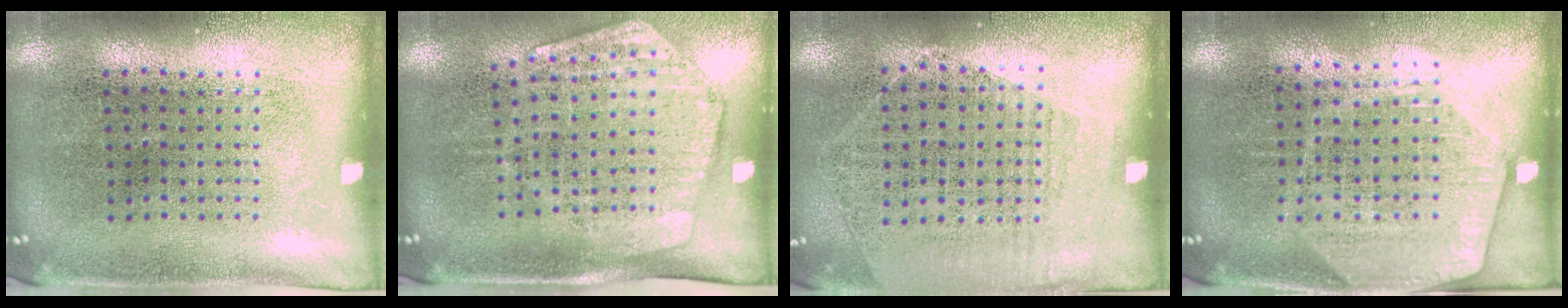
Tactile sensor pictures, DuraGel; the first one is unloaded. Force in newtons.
{"total": 1.9, "press": 1.6, "slide": 1.0}
{"total": 1.3, "press": 1.0, "slide": 0.8}
{"total": 2.0, "press": 1.7, "slide": 0.9}